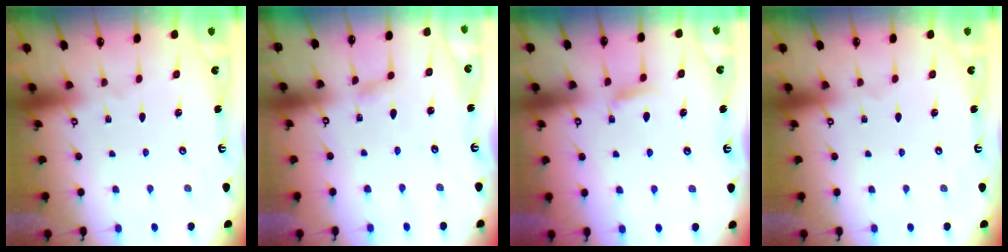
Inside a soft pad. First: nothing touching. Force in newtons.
{"total": 2.4, "press": 2.4, "slide": 0.3}
{"total": 5.8, "press": 5.7, "slide": 0.9}
{"total": 0.0}